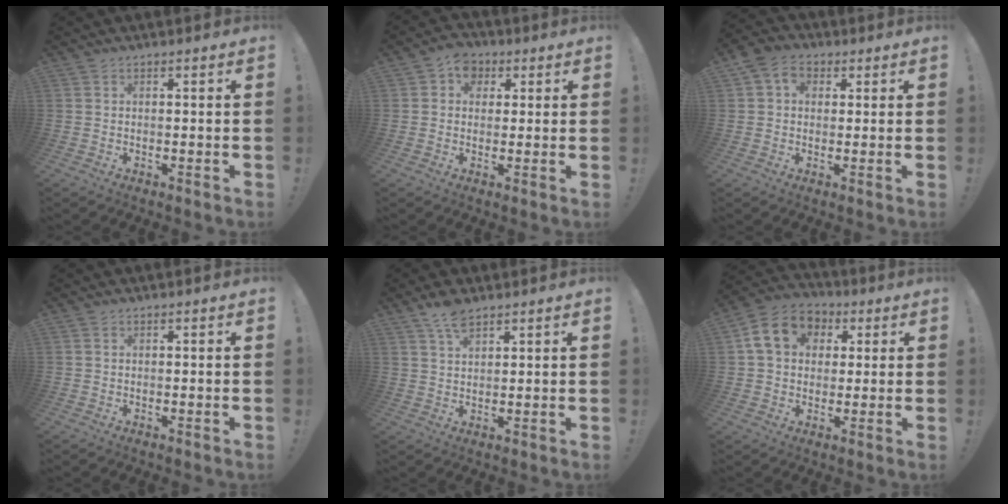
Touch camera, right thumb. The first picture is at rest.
{"total": 6.5, "force": [2.0, 5.6, 2.6], "torque": [-0.033, -0.005, 0.040]}
{"total": 6.3, "force": [1.9, 5.1, 3.3], "torque": [-0.056, 0.006, 0.038]}
{"total": 0.0}
{"total": 6.0, "force": [4.3, 2.4, 3.5], "torque": [-0.056, -0.022, 0.077]}
{"total": 13.3, "force": [4.0, 10.6, 6.9], "torque": [-0.095, -0.002, 0.083]}